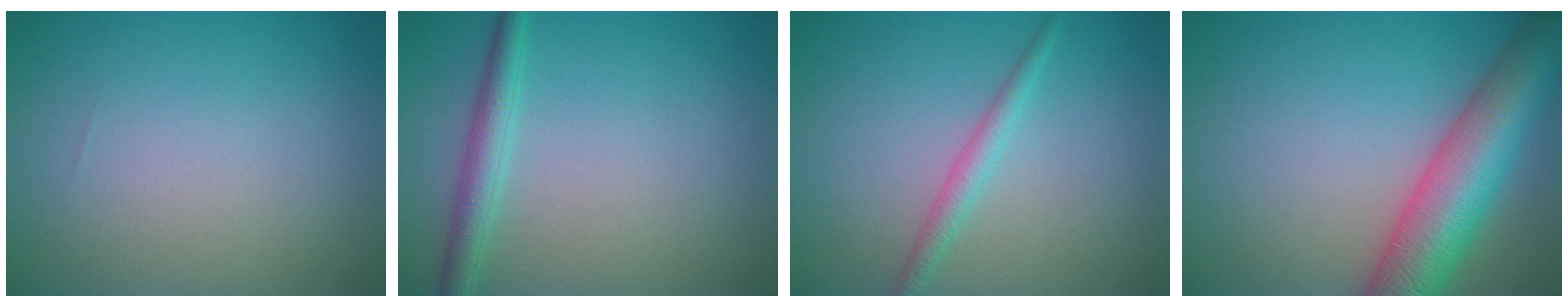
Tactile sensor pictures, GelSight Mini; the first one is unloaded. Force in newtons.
{"total": 2.6, "press": 2.6, "slide": 0.0}
{"total": 1.9, "press": 1.9, "slide": 0.1}
{"total": 9.4, "press": 9.4, "slide": 0.4}